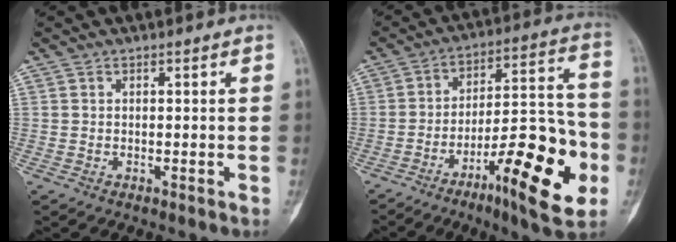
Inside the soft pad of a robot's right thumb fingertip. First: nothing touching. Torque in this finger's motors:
{"motor_torque": [0.30, 0.78, 1.12, -1.14, 0.08]}